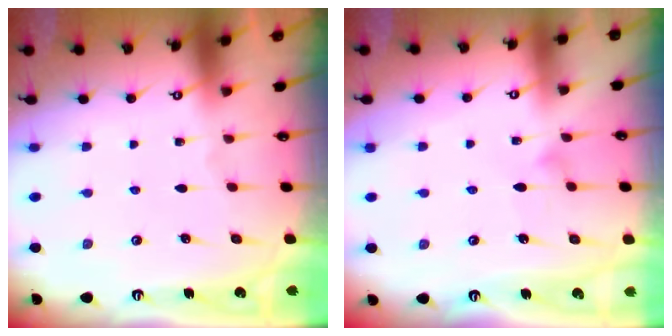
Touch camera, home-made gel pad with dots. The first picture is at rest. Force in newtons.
{"total": 4.3, "press": 4.2, "slide": 0.3}